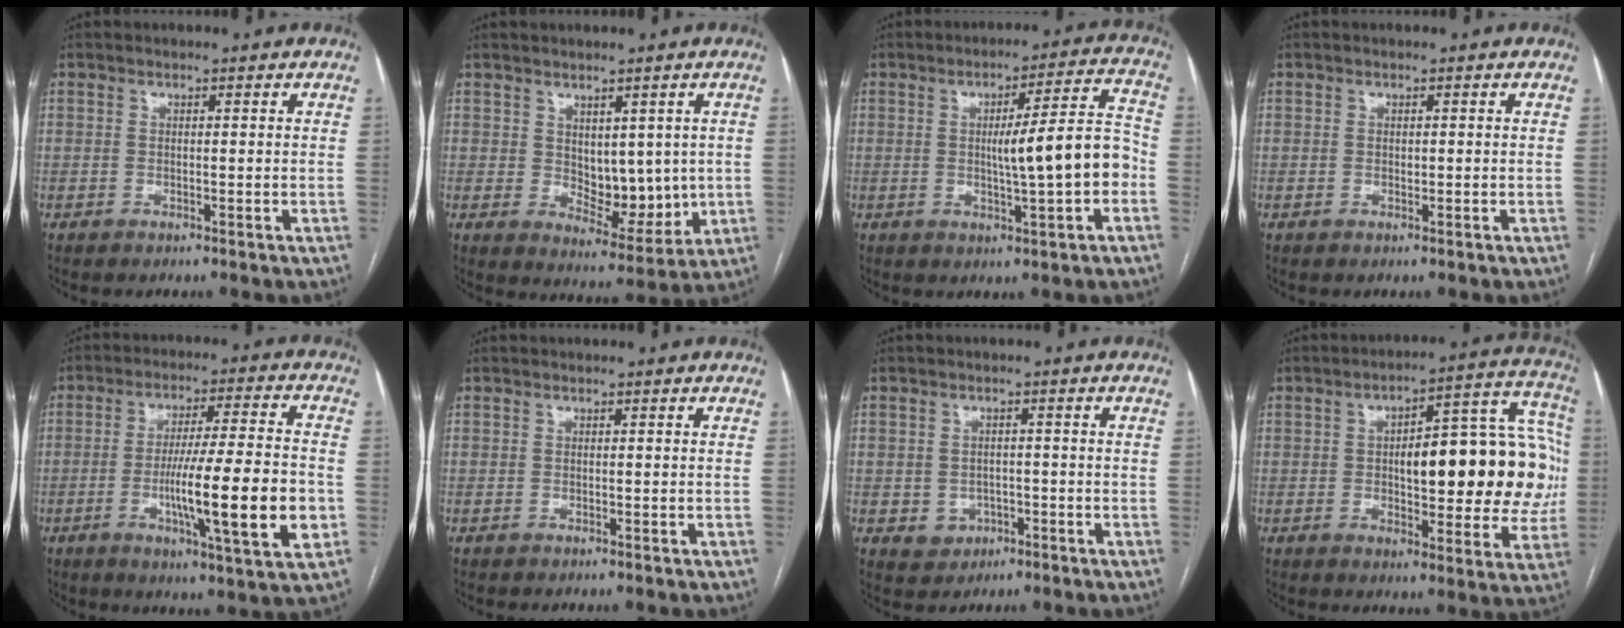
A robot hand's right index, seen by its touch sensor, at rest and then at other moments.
{"total": 7.9, "force": [0.8, 4.5, 6.4], "torque": [-0.083, -0.009, 0.030]}
{"total": 10.2, "force": [-1.5, 0.6, 10.1], "torque": [-0.144, 0.015, -0.021]}
{"total": 0.5, "force": [0.0, 0.3, 0.4], "torque": [-0.007, -0.001, 0.001]}
{"total": 16.2, "force": [-3.7, 0.7, 15.8], "torque": [-0.252, -0.011, -0.059]}
{"total": 0.0}
{"total": 3.5, "force": [-1.1, 3.2, 1.0], "torque": [-0.007, 0.006, -0.008]}
{"total": 21.4, "force": [0.5, 7.2, 20.1], "torque": [-0.240, 0.045, 0.016]}